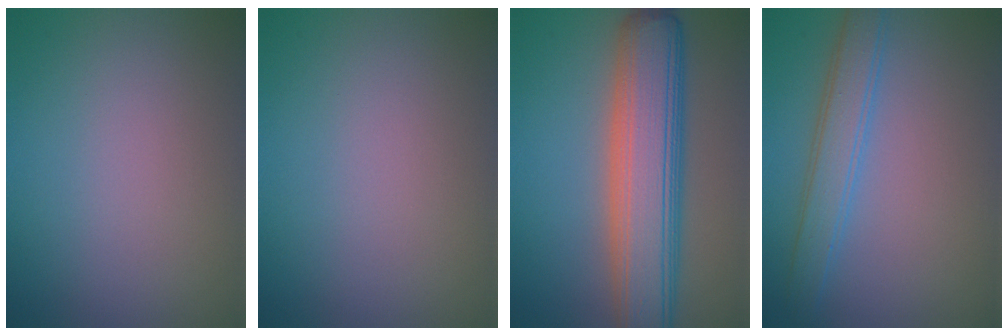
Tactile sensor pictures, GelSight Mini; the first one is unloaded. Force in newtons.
{"total": 0.0}
{"total": 9.4, "press": 9.4, "slide": 0.3}
{"total": 4.4, "press": 4.4, "slide": 0.2}